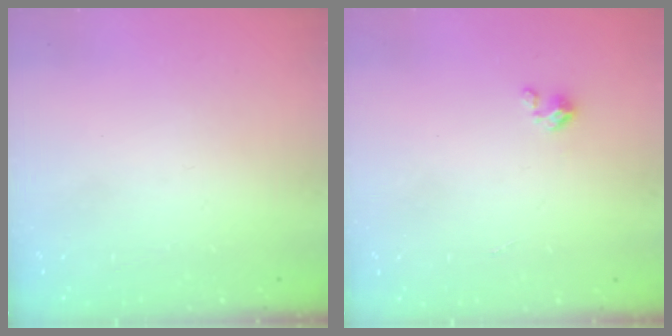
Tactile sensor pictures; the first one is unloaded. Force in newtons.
{"total": 1.6, "press": 1.6, "slide": 0.4}